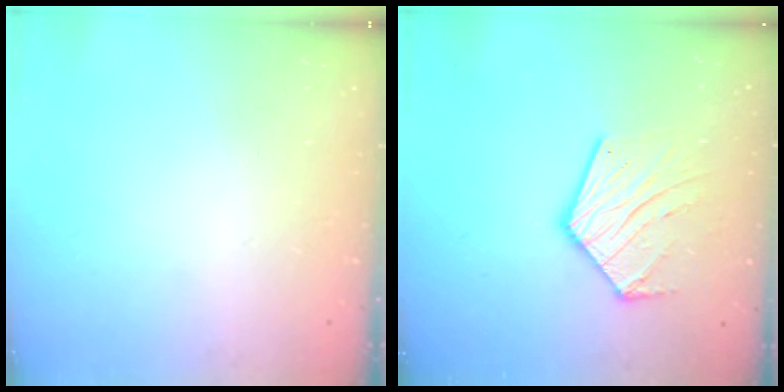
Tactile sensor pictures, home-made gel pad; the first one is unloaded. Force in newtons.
{"total": 14.8, "press": 14.7, "slide": 1.1}